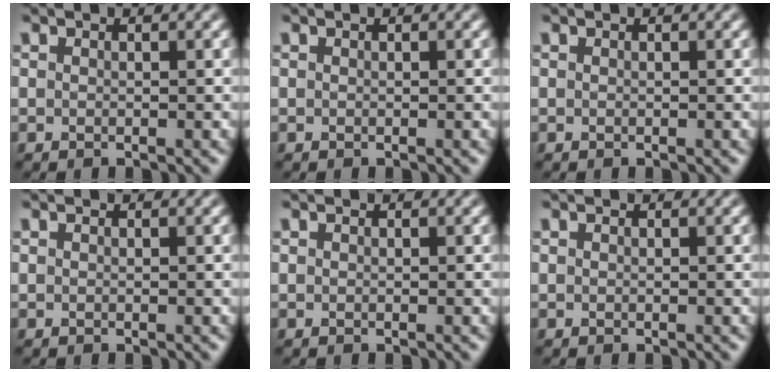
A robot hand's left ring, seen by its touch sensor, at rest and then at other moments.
{"total": 0.0}
{"total": 0.0}
{"total": 0.0}
{"total": 0.0}
{"total": 0.0}